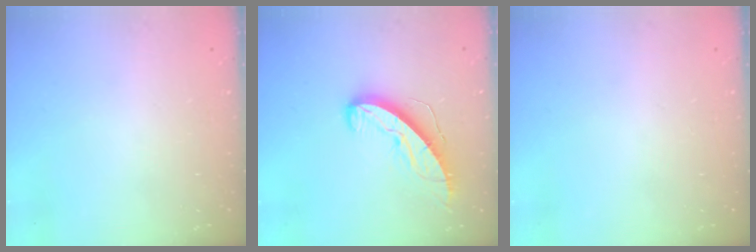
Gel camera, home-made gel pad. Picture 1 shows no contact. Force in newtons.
{"total": 11.6, "press": 11.5, "slide": 0.9}
{"total": 0.0}